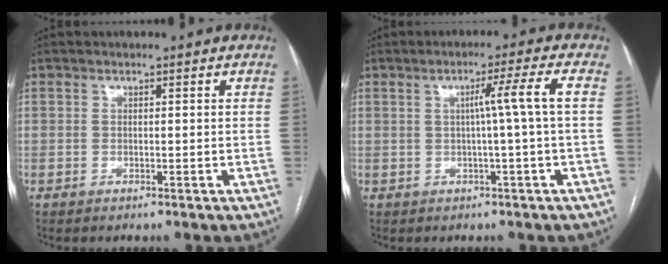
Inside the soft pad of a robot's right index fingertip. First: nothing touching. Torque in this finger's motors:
{"motor_torque": [0.59, 0.04, 0.29, 0.07]}